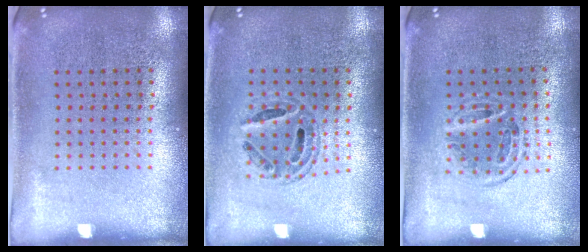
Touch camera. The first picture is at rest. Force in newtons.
{"total": 0.6, "press": 0.6, "slide": 0.2}
{"total": 1.0, "press": 1.0, "slide": 0.4}